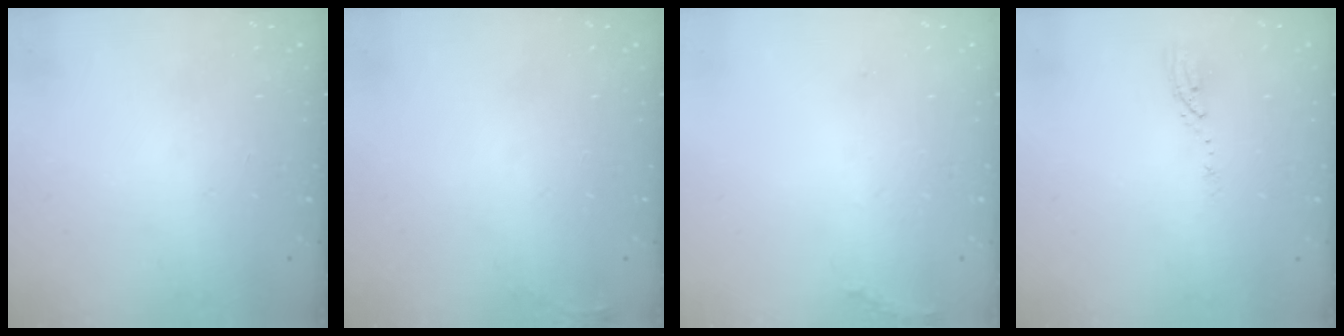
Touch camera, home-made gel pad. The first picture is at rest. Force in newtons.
{"total": 3.7, "press": 3.7, "slide": 0.5}
{"total": 5.2, "press": 4.9, "slide": 1.8}
{"total": 4.1, "press": 4.1, "slide": 0.3}